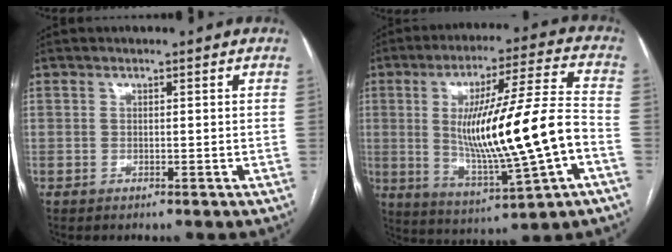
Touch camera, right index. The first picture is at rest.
{"total": 19.2, "force": [-2.3, 1.1, 19.0], "torque": [-0.336, -0.004, -0.029]}